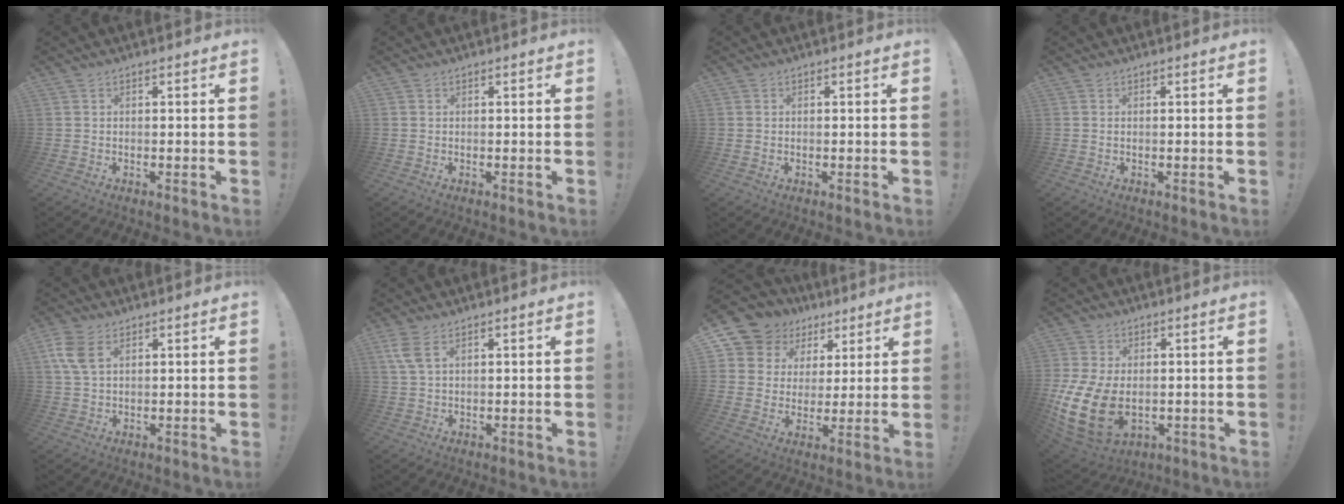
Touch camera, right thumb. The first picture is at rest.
{"total": 0.0}
{"total": 0.0}
{"total": 0.0}
{"total": 7.1, "force": [3.0, 4.0, 5.1], "torque": [-0.101, -0.004, 0.056]}
{"total": 5.0, "force": [2.3, 1.9, 3.9], "torque": [-0.082, -0.007, 0.043]}
{"total": 10.7, "force": [6.1, 8.4, 2.5], "torque": [-0.047, -0.046, 0.128]}
{"total": 16.7, "force": [-2.7, 10.9, 12.4], "torque": [-0.239, 0.009, -0.035]}